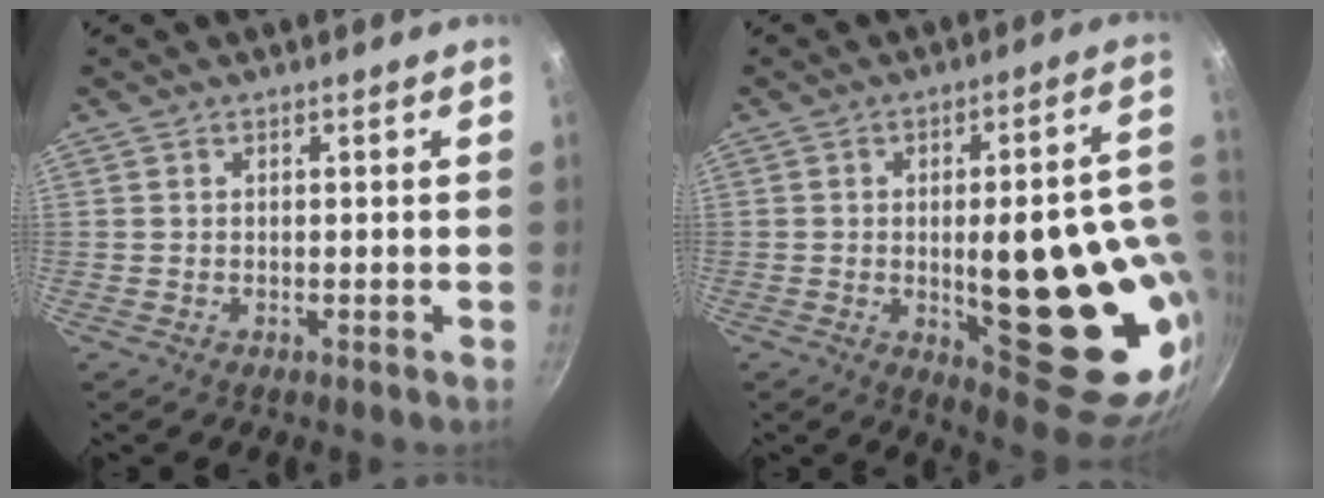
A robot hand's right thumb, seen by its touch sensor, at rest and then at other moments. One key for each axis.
{"total": 27.1, "fx": -2.5, "fy": 9.9, "fz": 25.1, "tx": -0.277, "ty": -0.008, "tz": -0.016}